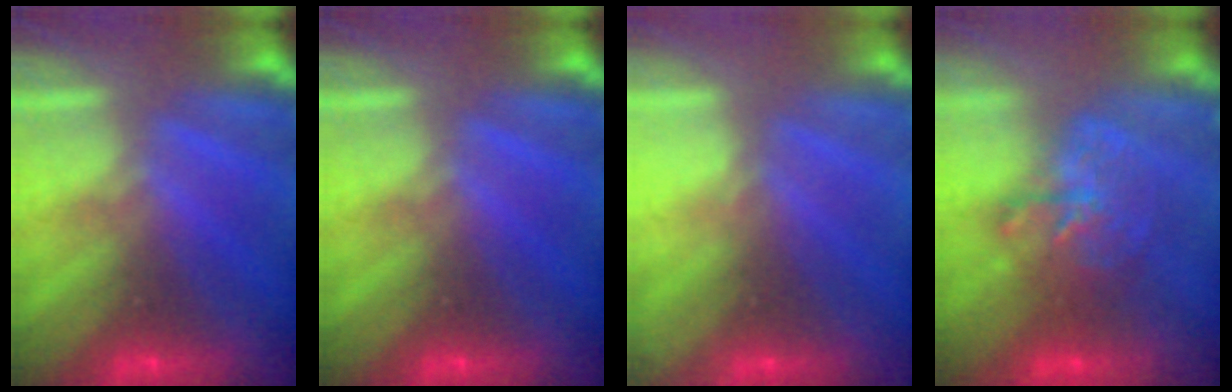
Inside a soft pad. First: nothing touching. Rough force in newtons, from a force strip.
{"total": 0.0}
{"total": 2.3}
{"total": 10.0}